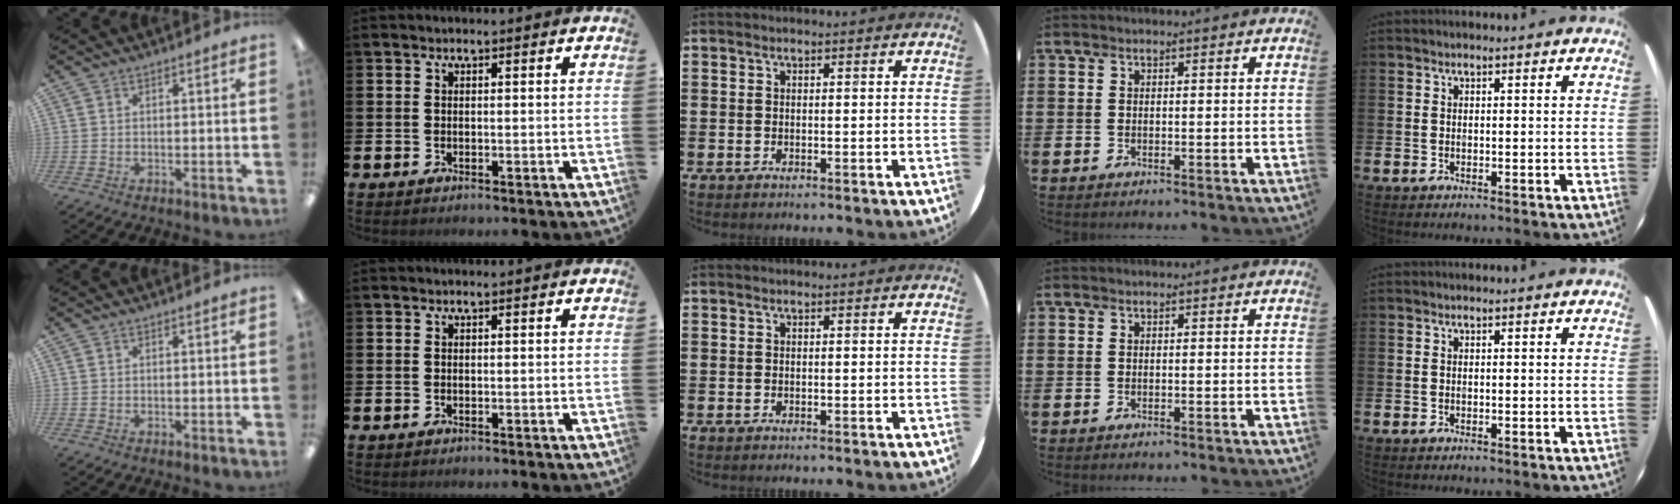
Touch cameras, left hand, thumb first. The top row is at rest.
{}